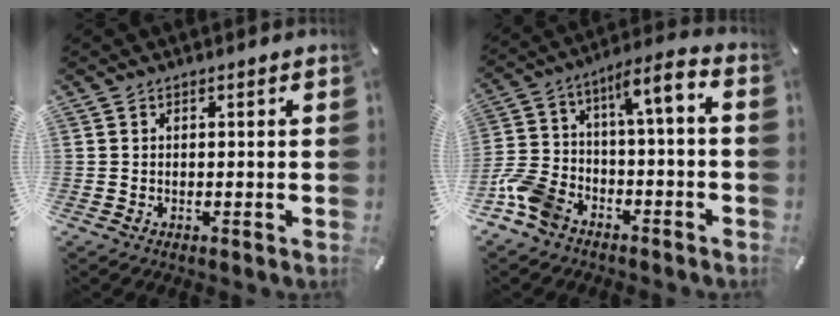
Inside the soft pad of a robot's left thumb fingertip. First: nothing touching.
{"total": 10.6, "force": [-4.9, 5.2, 7.8], "torque": [-0.152, 0.022, -0.096]}